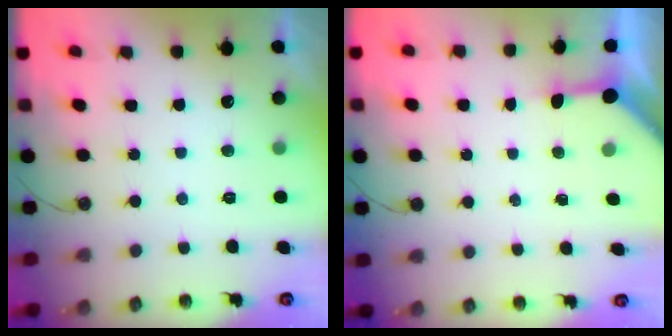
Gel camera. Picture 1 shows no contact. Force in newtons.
{"total": 3.8, "press": 3.8, "slide": 0.4}